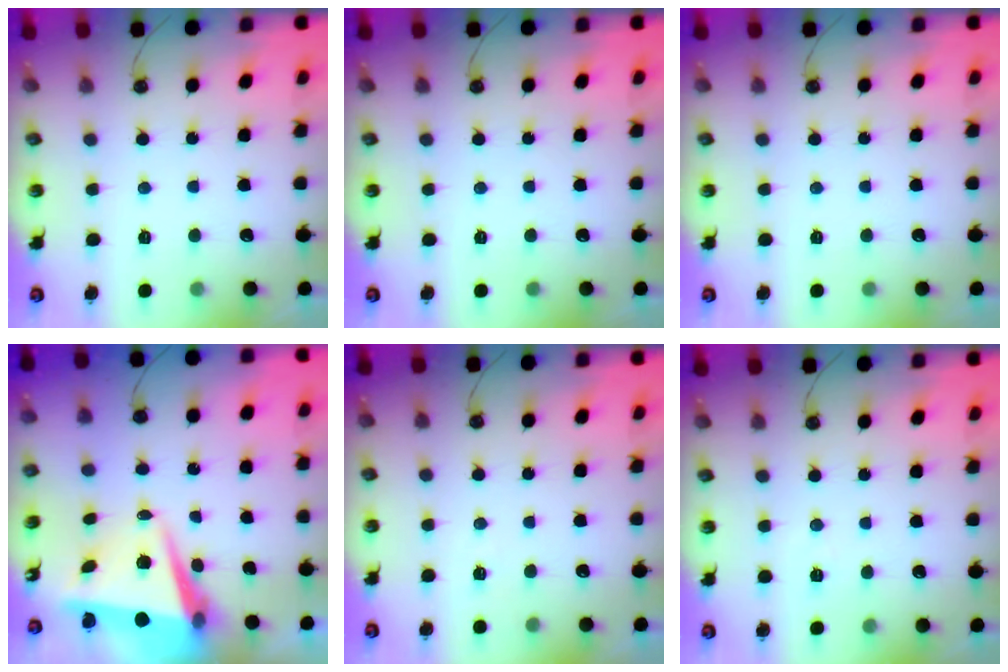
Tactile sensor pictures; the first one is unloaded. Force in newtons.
{"total": 0.0}
{"total": 0.0}
{"total": 8.1, "press": 7.9, "slide": 1.8}
{"total": 5.1, "press": 5.0, "slide": 0.6}
{"total": 5.6, "press": 3.4, "slide": 4.5}